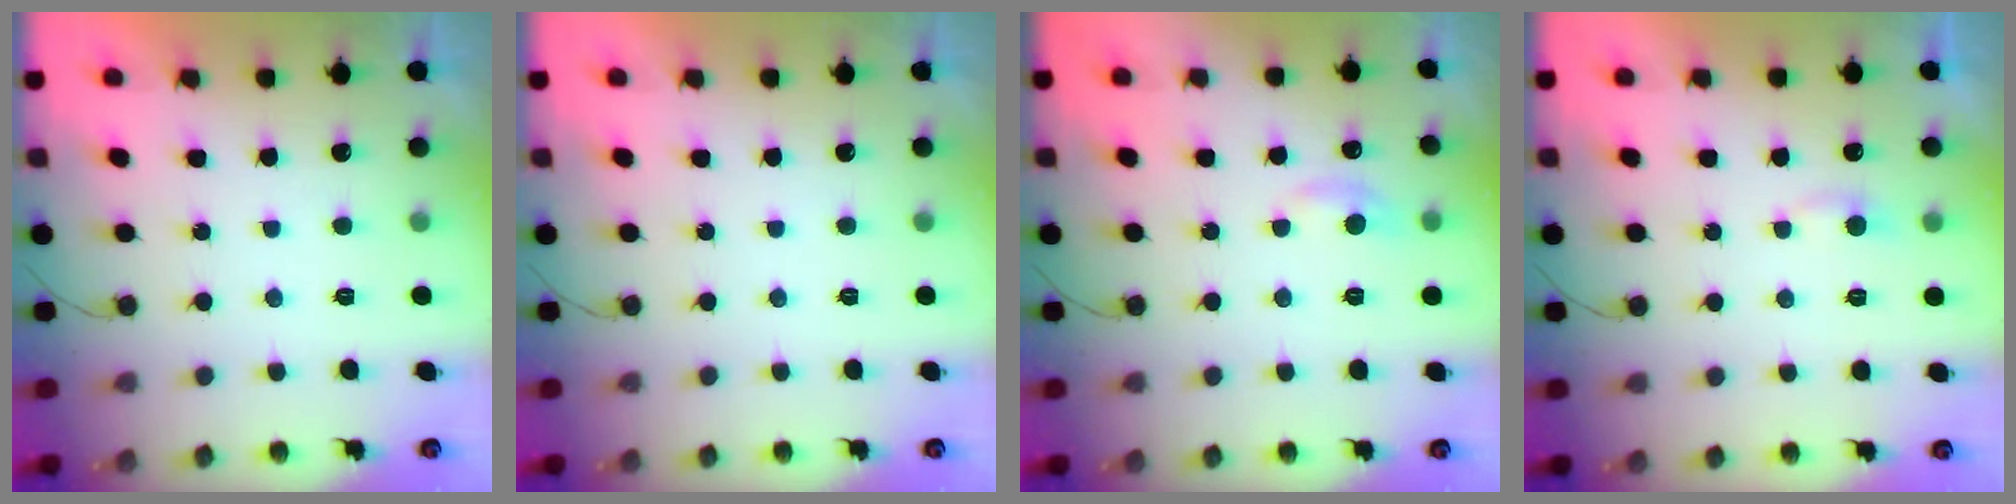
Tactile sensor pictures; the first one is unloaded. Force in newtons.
{"total": 0.0}
{"total": 5.4, "press": 5.3, "slide": 0.7}
{"total": 3.0, "press": 3.0, "slide": 0.3}